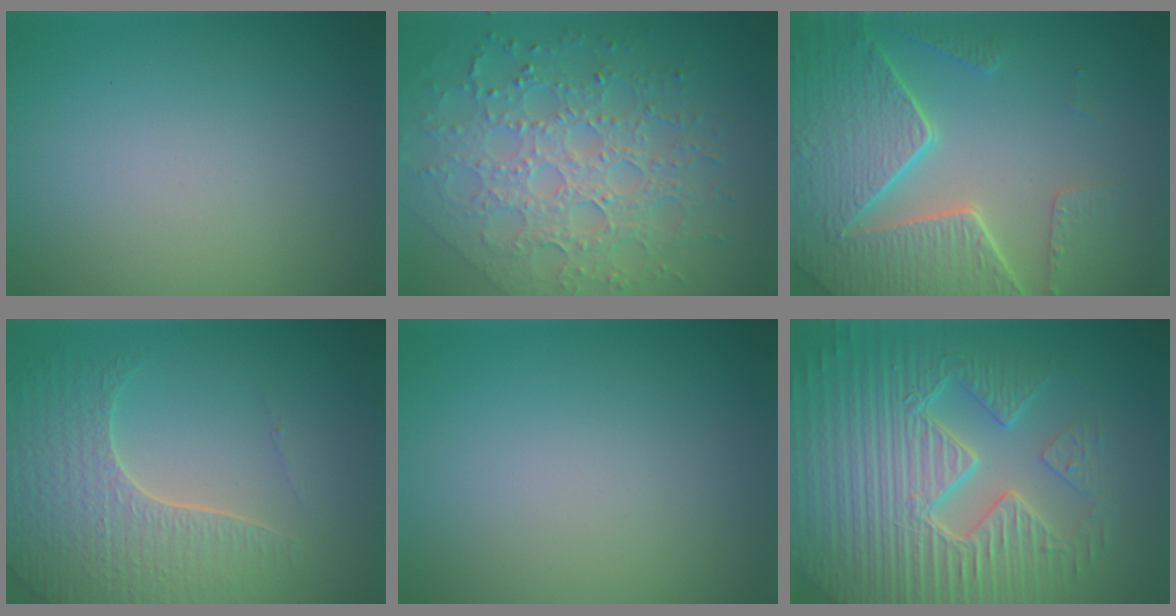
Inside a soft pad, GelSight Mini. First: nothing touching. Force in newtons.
{"total": 7.9, "press": 5.7, "slide": 5.5}
{"total": 8.3, "press": 6.1, "slide": 5.6}
{"total": 5.8, "press": 4.7, "slide": 3.3}
{"total": 0.0}
{"total": 9.8, "press": 6.9, "slide": 7.0}